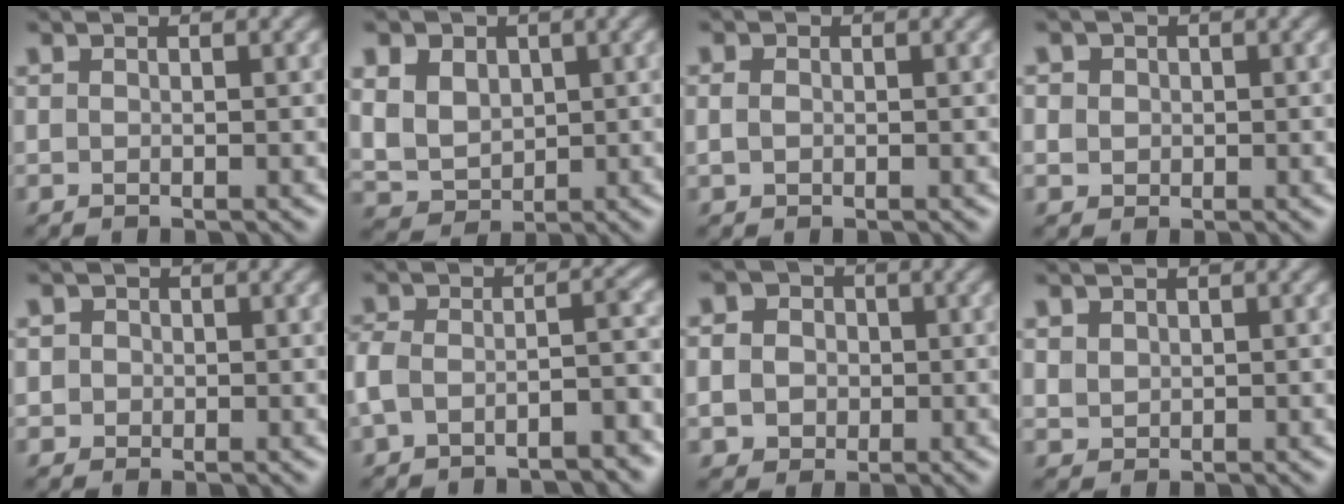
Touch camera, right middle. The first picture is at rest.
{"total": 8.4, "force": [3.6, 6.5, 4.0], "torque": [-0.092, 0.025, 0.051]}
{"total": 0.8, "force": [0.1, 0.7, 0.4], "torque": [-0.010, 0.003, 0.001]}
{"total": 3.2, "force": [1.6, 2.6, 1.1], "torque": [-0.035, 0.009, 0.019]}
{"total": 1.7, "force": [0.5, 1.6, 0.4], "torque": [-0.012, 0.001, 0.007]}
{"total": 6.2, "force": [-3.6, 2.9, 4.1], "torque": [-0.071, 0.003, -0.063]}
{"total": 7.1, "force": [2.1, 6.1, 3.0], "torque": [-0.055, 0.036, 0.008]}
{"total": 1.4, "force": [0.9, 1.0, 0.0], "torque": [-0.008, -0.003, 0.022]}